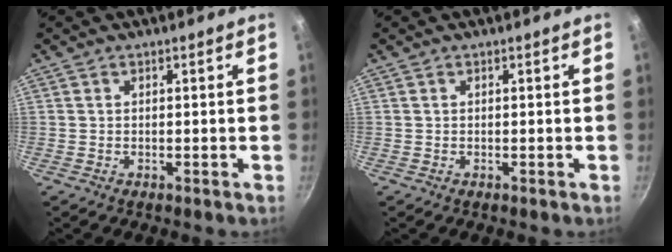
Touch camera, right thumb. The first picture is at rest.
{"total": 0.0}